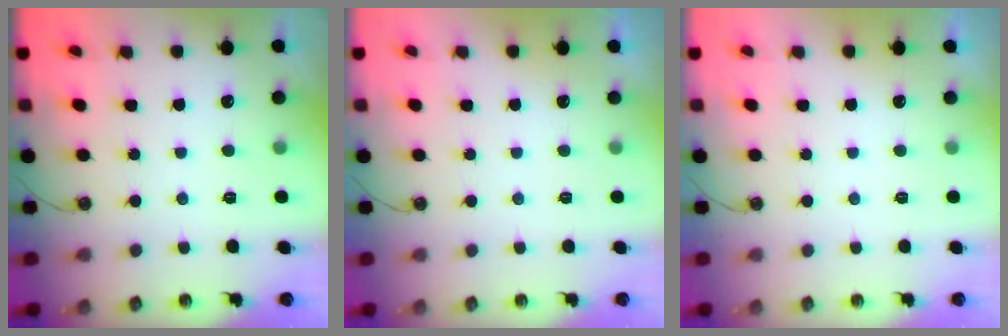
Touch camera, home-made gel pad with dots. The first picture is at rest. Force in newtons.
{"total": 0.0}
{"total": 0.0}